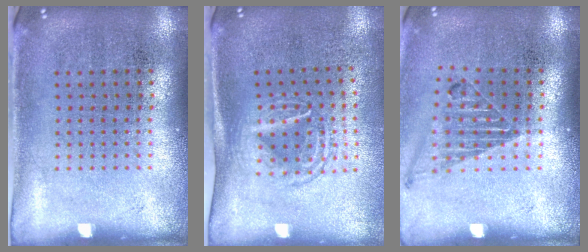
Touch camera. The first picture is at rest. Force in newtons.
{"total": 1.7, "press": 1.3, "slide": 1.1}
{"total": 1.2, "press": 1.1, "slide": 0.3}